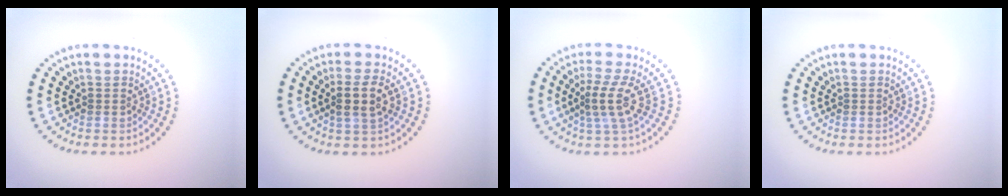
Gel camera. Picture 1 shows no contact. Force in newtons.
{"total": 2.7, "press": 2.5, "slide": 1.0}
{"total": 3.0, "press": 2.2, "slide": 2.1}
{"total": 0.0}